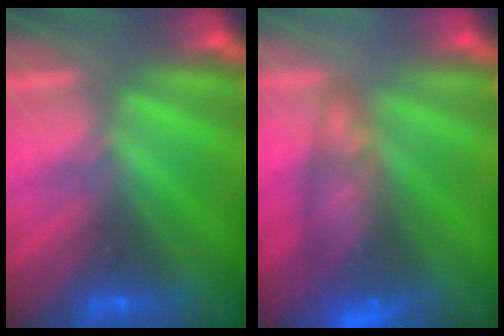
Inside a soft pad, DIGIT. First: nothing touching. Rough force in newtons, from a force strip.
{"total": 9.2}